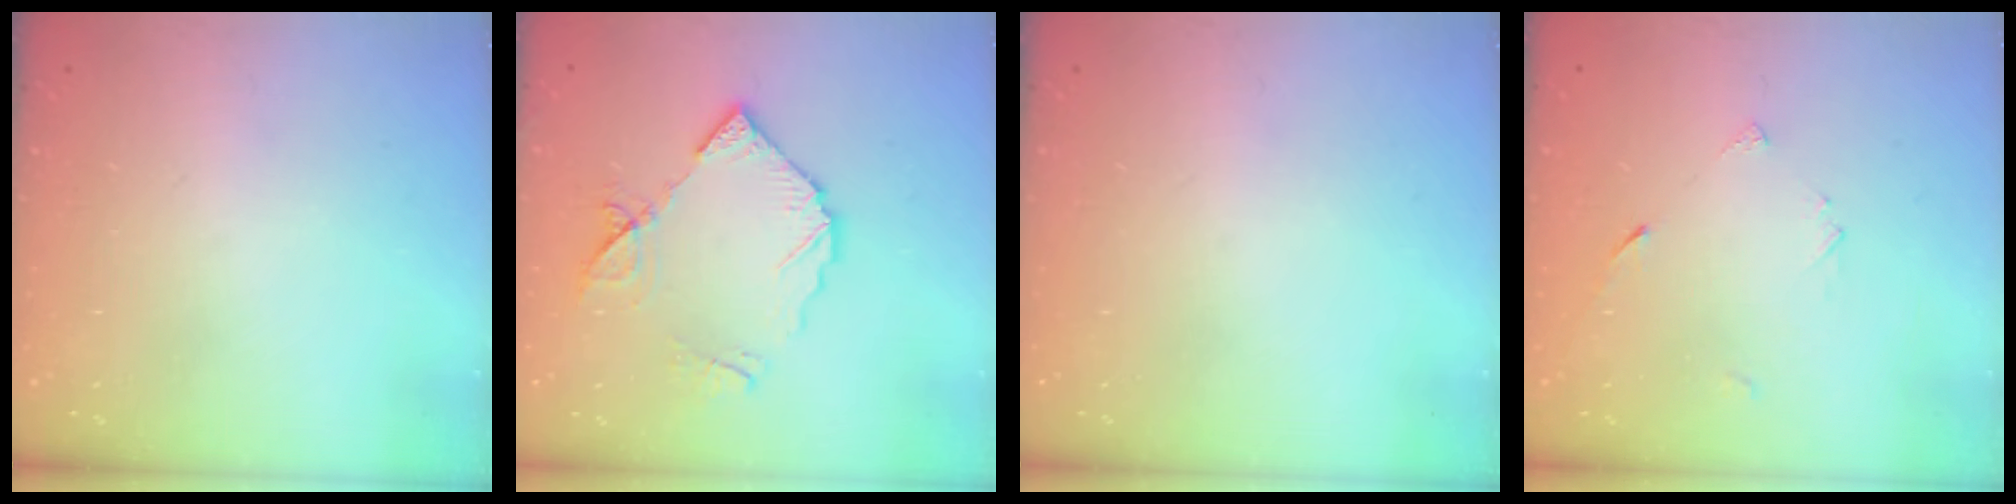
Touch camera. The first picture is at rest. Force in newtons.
{"total": 11.4, "press": 11.3, "slide": 1.2}
{"total": 0.0}
{"total": 3.5, "press": 3.5, "slide": 0.3}